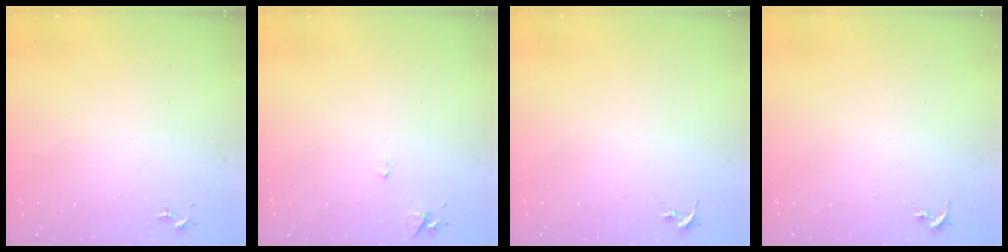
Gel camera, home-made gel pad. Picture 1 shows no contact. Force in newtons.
{"total": 5.6, "press": 5.5, "slide": 0.8}
{"total": 0.0}
{"total": 0.0}